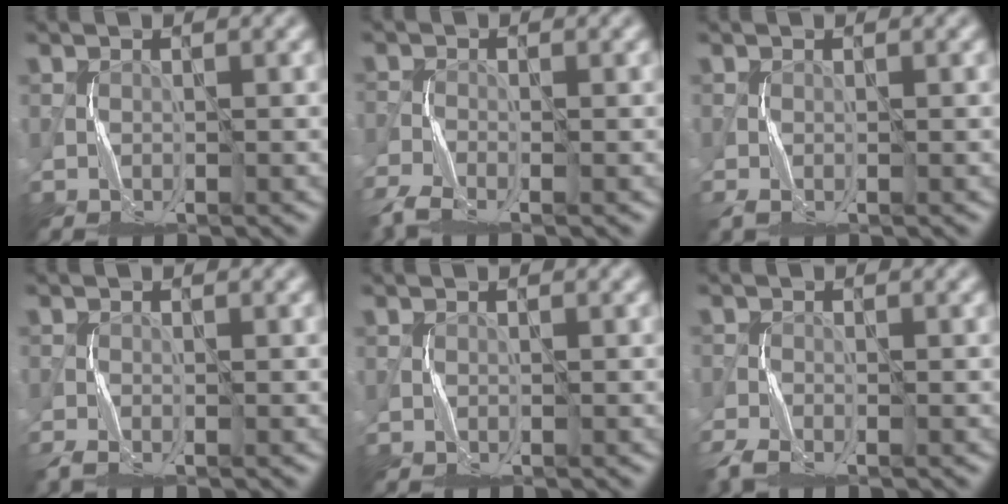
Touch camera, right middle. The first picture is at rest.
{"total": 3.5, "force": [-3.0, 0.8, 1.7], "torque": [-0.048, -0.011, -0.071]}
{"total": 1.3, "force": [-0.6, 0.5, 1.0], "torque": [-0.034, -0.003, -0.014]}
{"total": 2.0, "force": [-1.6, 0.5, 1.2], "torque": [-0.034, -0.007, -0.034]}
{"total": 0.0}
{"total": 3.0, "force": [-2.4, 0.9, 1.5], "torque": [-0.043, -0.008, -0.054]}